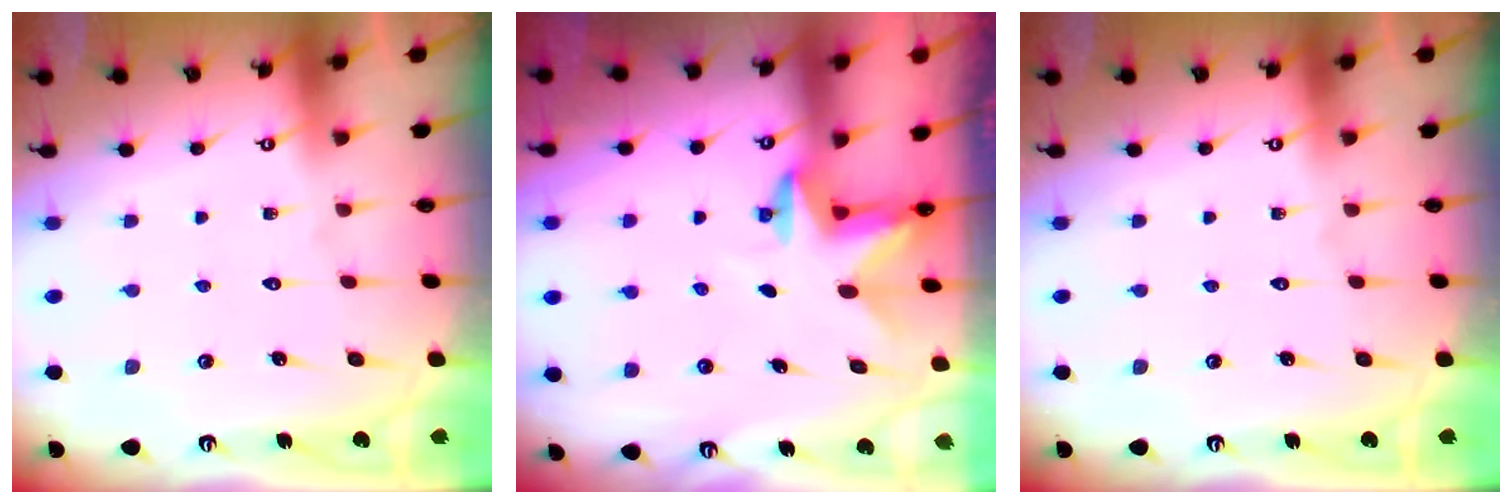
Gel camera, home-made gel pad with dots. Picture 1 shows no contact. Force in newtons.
{"total": 2.6, "press": 2.5, "slide": 0.4}
{"total": 0.0}